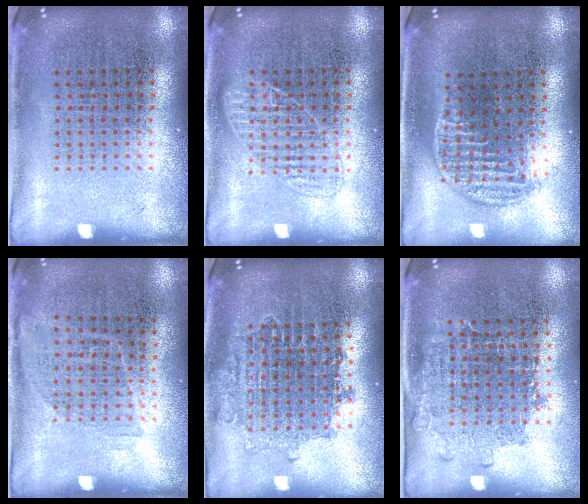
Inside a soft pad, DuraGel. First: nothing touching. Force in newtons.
{"total": 1.8, "press": 1.8, "slide": 0.3}
{"total": 1.2, "press": 1.0, "slide": 0.6}
{"total": 1.1, "press": 0.9, "slide": 0.6}
{"total": 1.6, "press": 1.4, "slide": 0.7}
{"total": 1.3, "press": 1.1, "slide": 0.8}